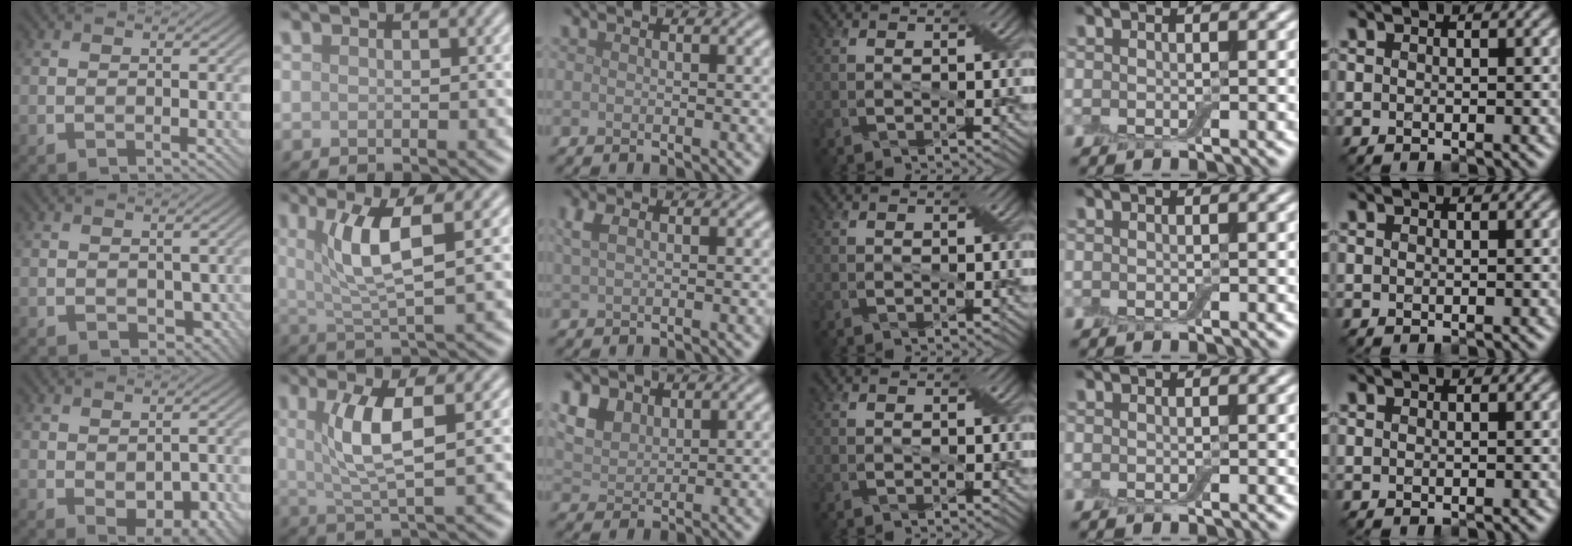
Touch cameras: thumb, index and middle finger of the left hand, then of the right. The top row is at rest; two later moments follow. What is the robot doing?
{"motion": "pour", "object": "bowl"}